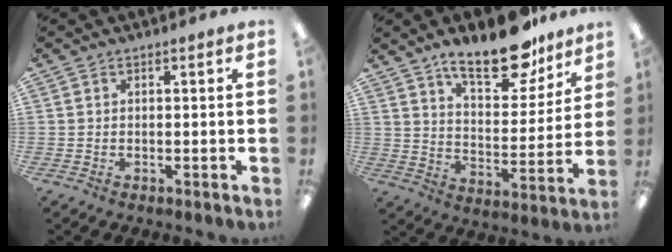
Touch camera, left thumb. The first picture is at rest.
{"total": 17.3, "force": [13.1, 6.8, 9.0], "torque": [-0.125, -0.083, 0.222]}